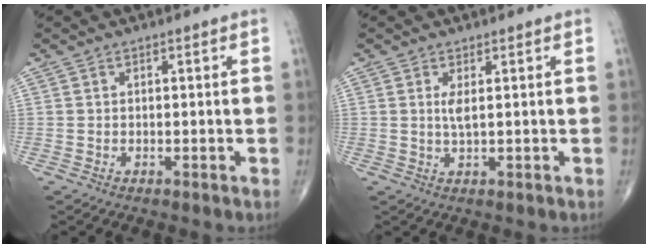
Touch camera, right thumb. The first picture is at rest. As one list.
[{"total": 2.0, "force": [0.5, 0.3, 1.9], "torque": [-0.043, -0.007, 0.013]}]